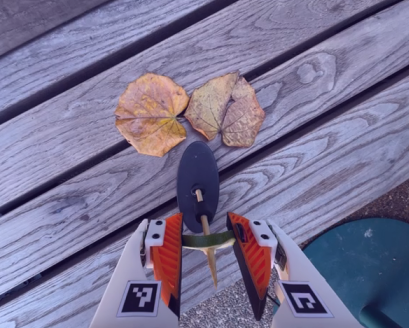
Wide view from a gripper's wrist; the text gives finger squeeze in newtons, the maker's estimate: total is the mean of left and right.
{"total": 9.2, "left": 9.5, "right": 9.0}